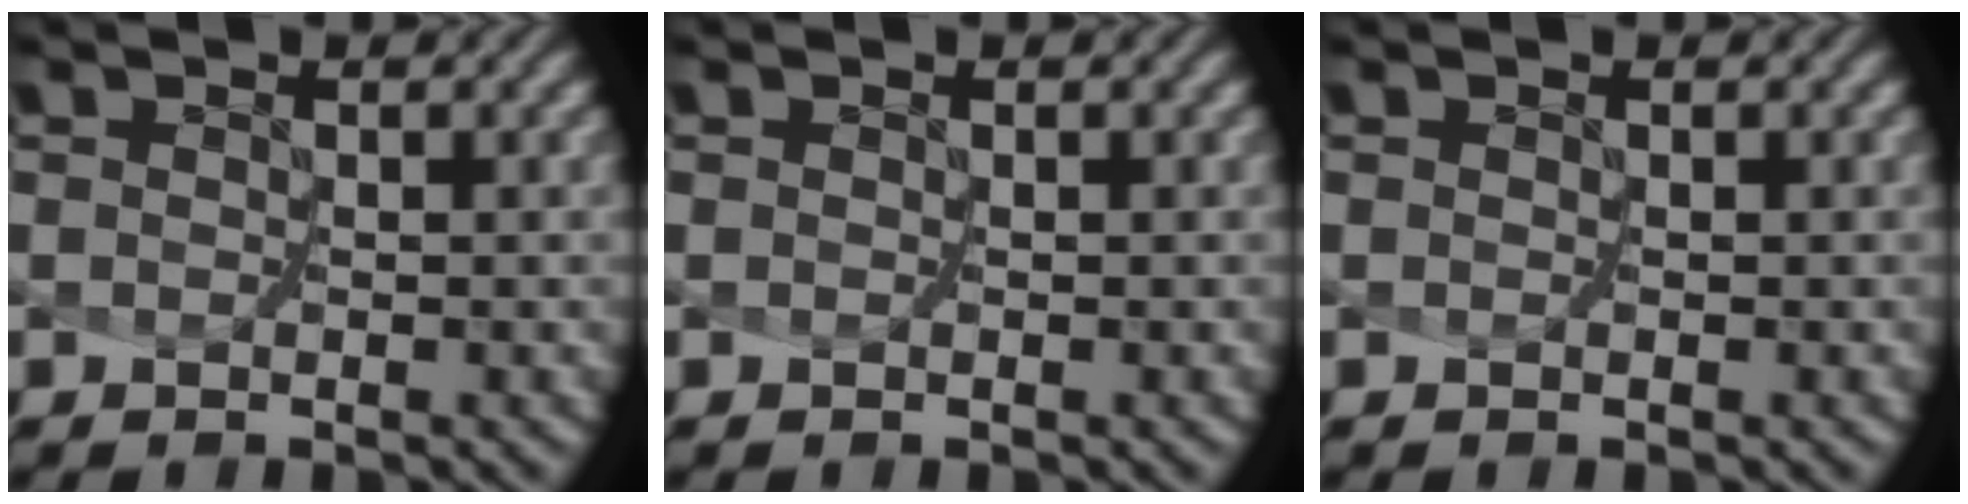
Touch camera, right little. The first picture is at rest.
{"total": 0.0}
{"total": 0.0}